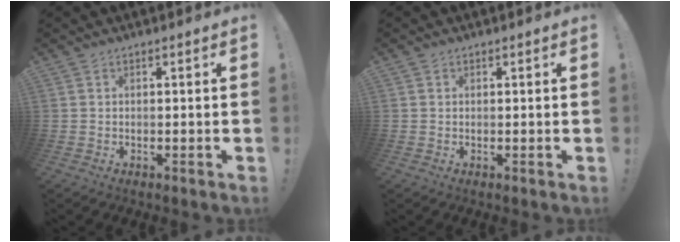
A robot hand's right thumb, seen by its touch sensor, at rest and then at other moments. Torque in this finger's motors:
{"motor_torque": [0.17, 0.00, 0.03, -0.15, 0.01]}